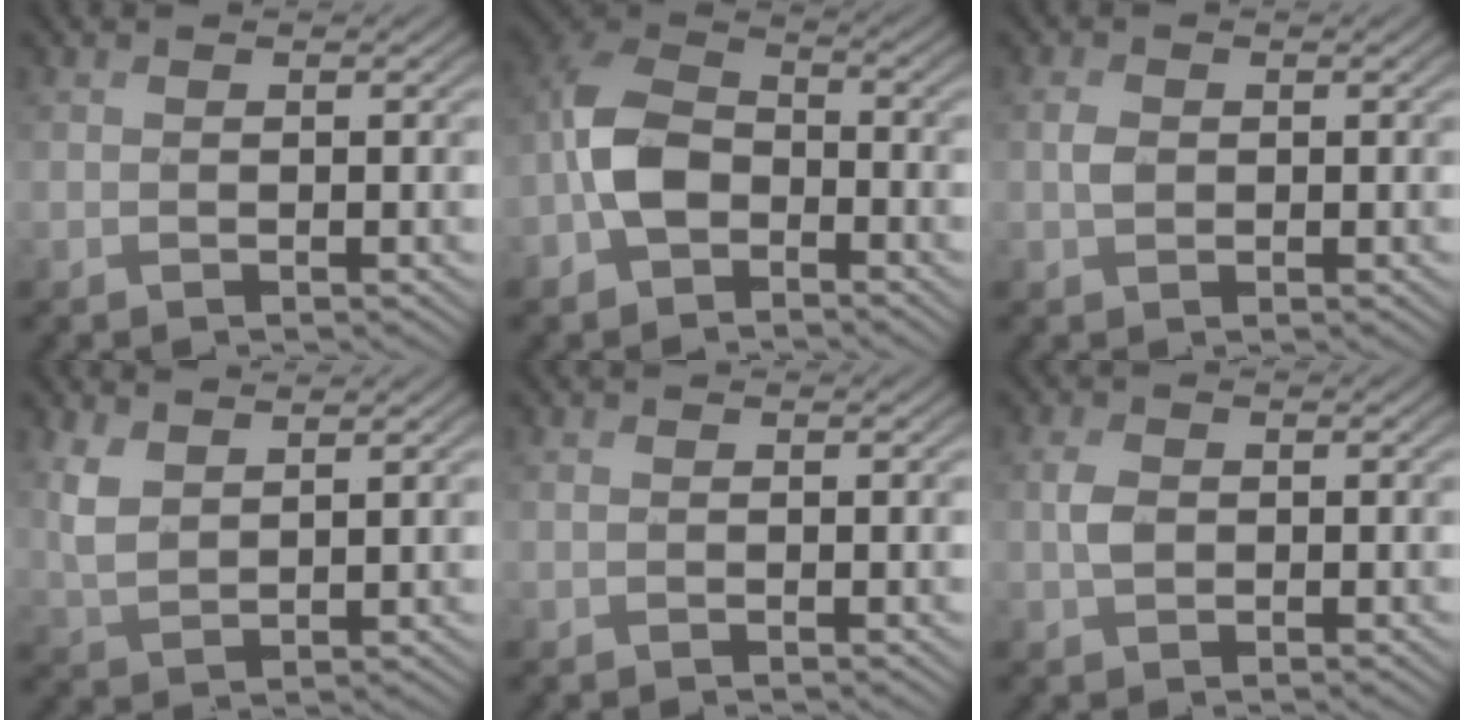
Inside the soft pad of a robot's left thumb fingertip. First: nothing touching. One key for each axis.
{"total": 7.0, "fx": -2.6, "fy": 4.6, "fz": 4.5, "tx": -0.098, "ty": 0.014, "tz": -0.069}
{"total": 1.5, "fx": 0.6, "fy": 1.0, "fz": 0.9, "tx": -0.021, "ty": 0.006, "tz": 0.009}
{"total": 4.4, "fx": 3.5, "fy": 1.3, "fz": 2.3, "tx": -0.066, "ty": 0.006, "tz": 0.076}
{"total": 0.0}
{"total": 1.9, "fx": 0.5, "fy": 1.2, "fz": 1.3, "tx": -0.030, "ty": 0.006, "tz": 0.007}